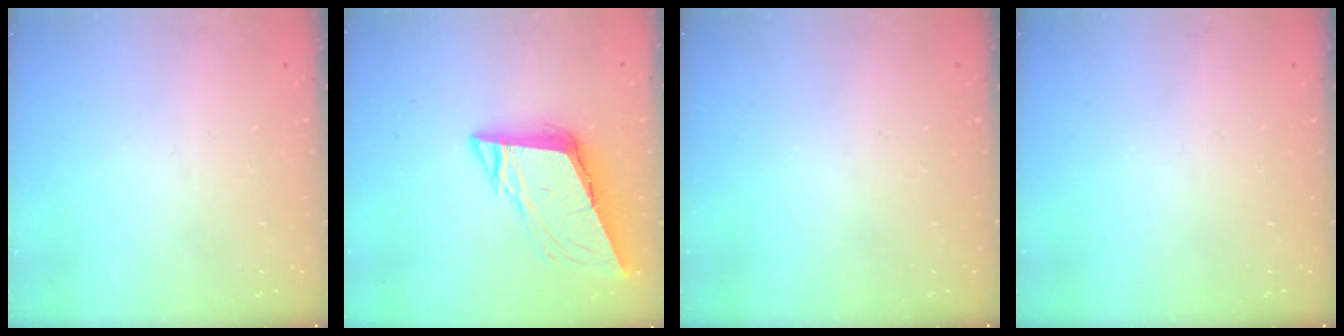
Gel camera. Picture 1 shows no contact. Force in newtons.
{"total": 10.3, "press": 9.9, "slide": 2.9}
{"total": 0.0}
{"total": 0.0}